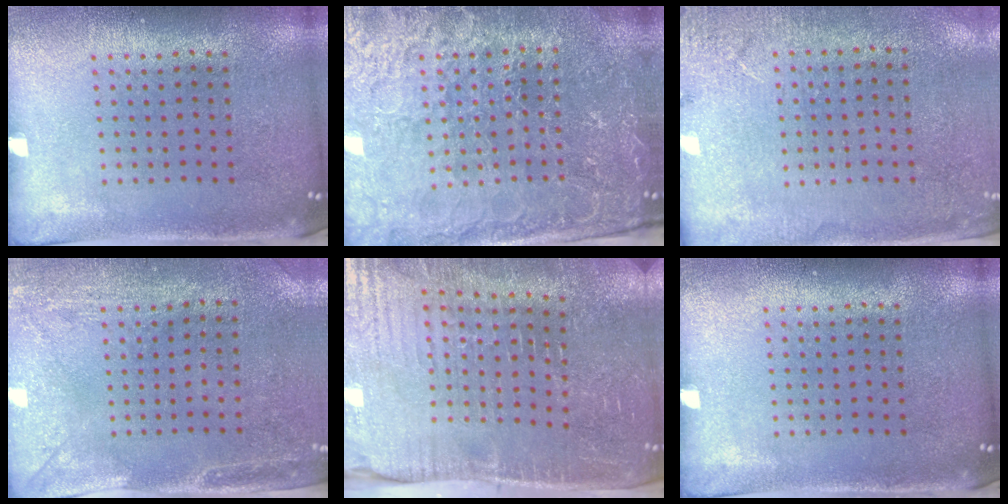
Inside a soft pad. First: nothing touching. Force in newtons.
{"total": 4.6, "press": 4.3, "slide": 1.4}
{"total": 2.6, "press": 2.4, "slide": 0.9}
{"total": 3.0, "press": 2.4, "slide": 1.8}
{"total": 4.6, "press": 4.6, "slide": 0.7}
{"total": 0.0}